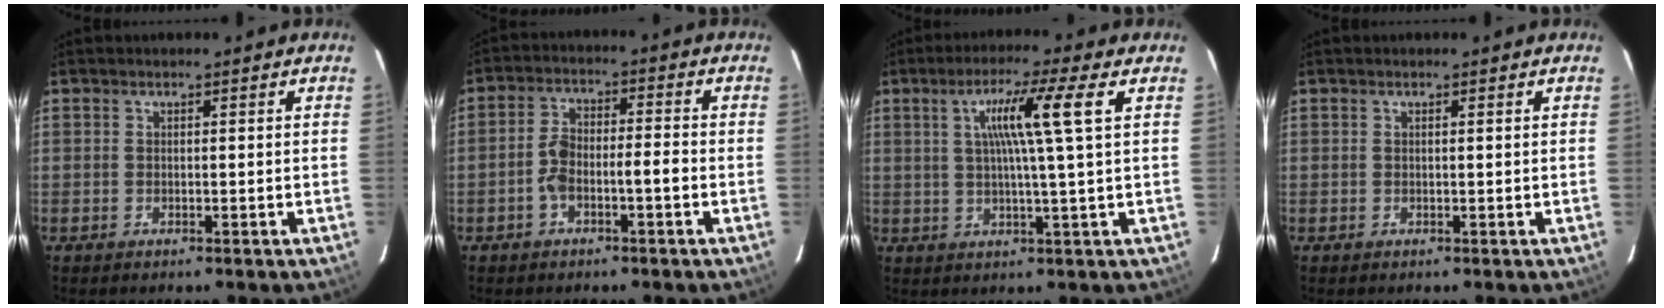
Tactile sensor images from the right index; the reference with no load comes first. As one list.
[{"total": 5.7, "force": [-2.0, 1.9, 5.0], "torque": [-0.102, 0.027, -0.034]}, {"total": 8.9, "force": [2.5, -1.4, 8.4], "torque": [-0.147, 0.009, 0.045]}, {"total": 0.0}]